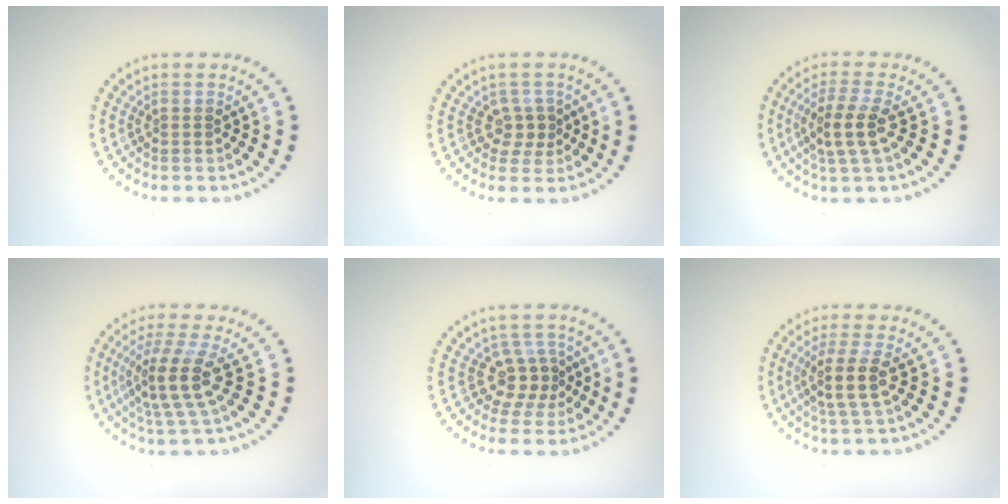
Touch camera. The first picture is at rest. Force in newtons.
{"total": 1.8, "press": 1.4, "slide": 1.0}
{"total": 3.3, "press": 2.8, "slide": 1.6}
{"total": 4.2, "press": 3.1, "slide": 2.8}
{"total": 3.2, "press": 2.3, "slide": 2.2}
{"total": 3.1, "press": 2.4, "slide": 2.0}